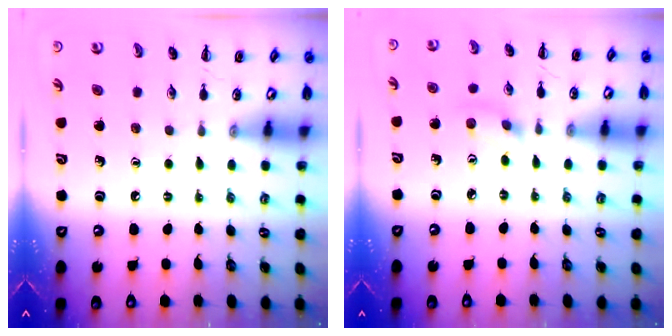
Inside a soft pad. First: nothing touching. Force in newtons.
{"total": 2.8, "press": 2.6, "slide": 1.0}